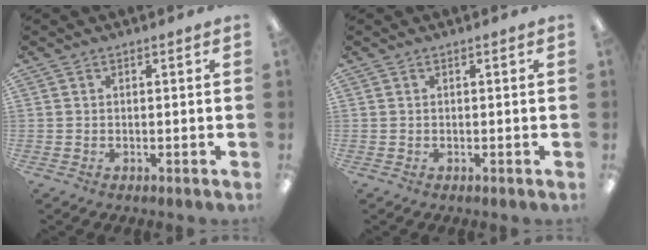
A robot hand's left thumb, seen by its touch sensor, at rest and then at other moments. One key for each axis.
{"total": 0.0}